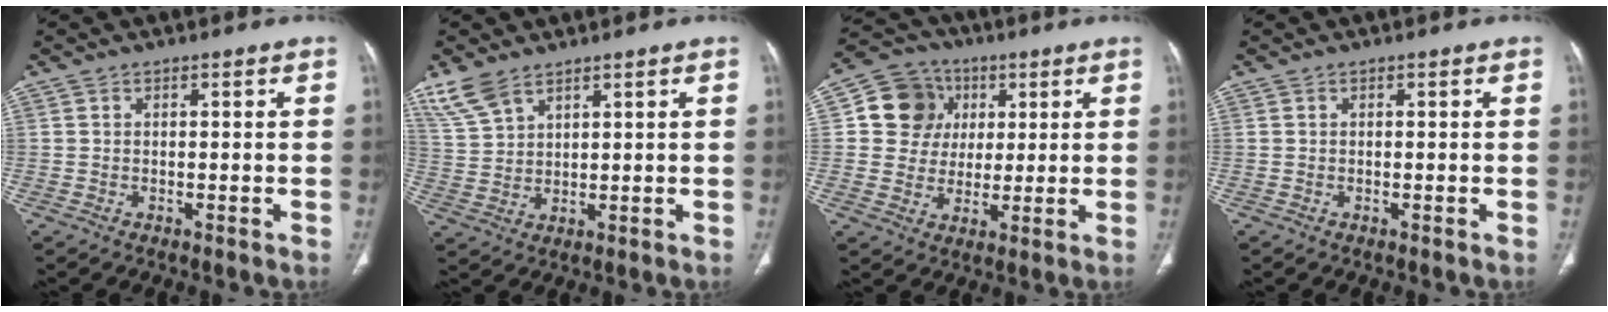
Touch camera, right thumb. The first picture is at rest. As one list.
[{"total": 6.7, "force": [5.1, 2.9, 3.2], "torque": [-0.067, -0.010, 0.115]}, {"total": 11.2, "force": [3.0, 10.2, 3.5], "torque": [-0.028, 0.000, 0.048]}, {"total": 0.0}]